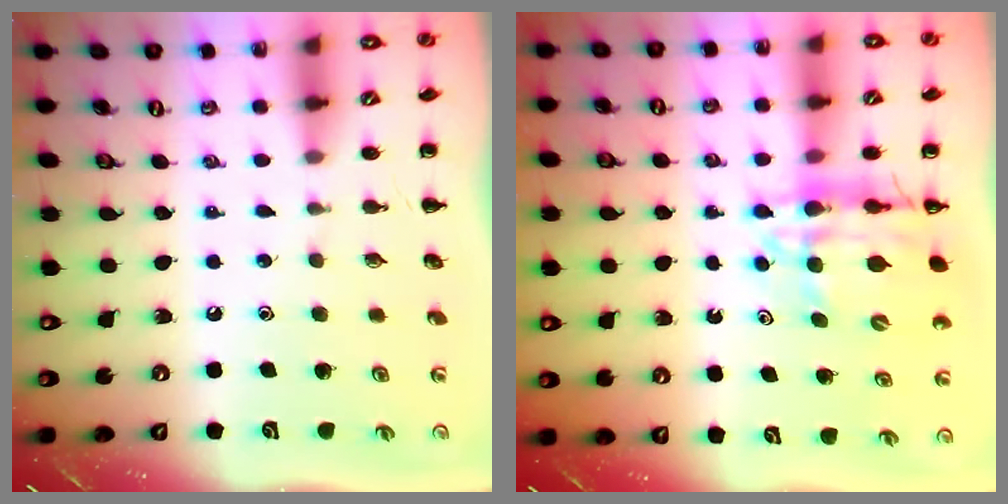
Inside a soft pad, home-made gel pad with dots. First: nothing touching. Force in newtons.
{"total": 11.6, "press": 11.1, "slide": 3.3}